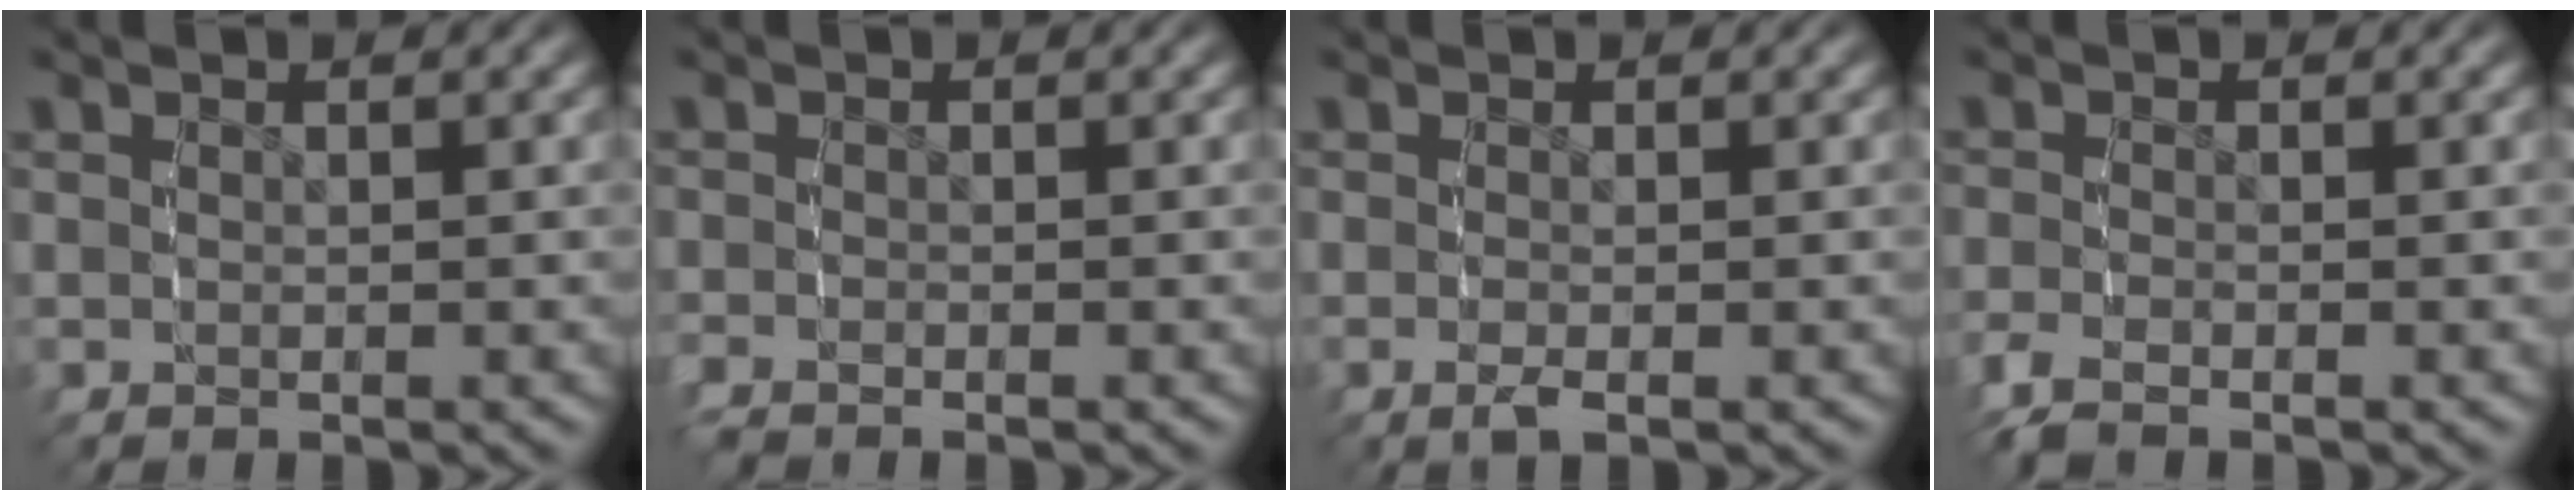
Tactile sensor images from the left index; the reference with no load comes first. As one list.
[{"total": 1.5, "force": [-1.2, 0.9, 0.3], "torque": [-0.014, -0.003, -0.024]}, {"total": 1.2, "force": [-0.6, 0.1, 1.0], "torque": [-0.029, -0.003, -0.008]}, {"total": 2.1, "force": [-1.7, 0.7, 1.1], "torque": [-0.033, -0.009, -0.027]}]